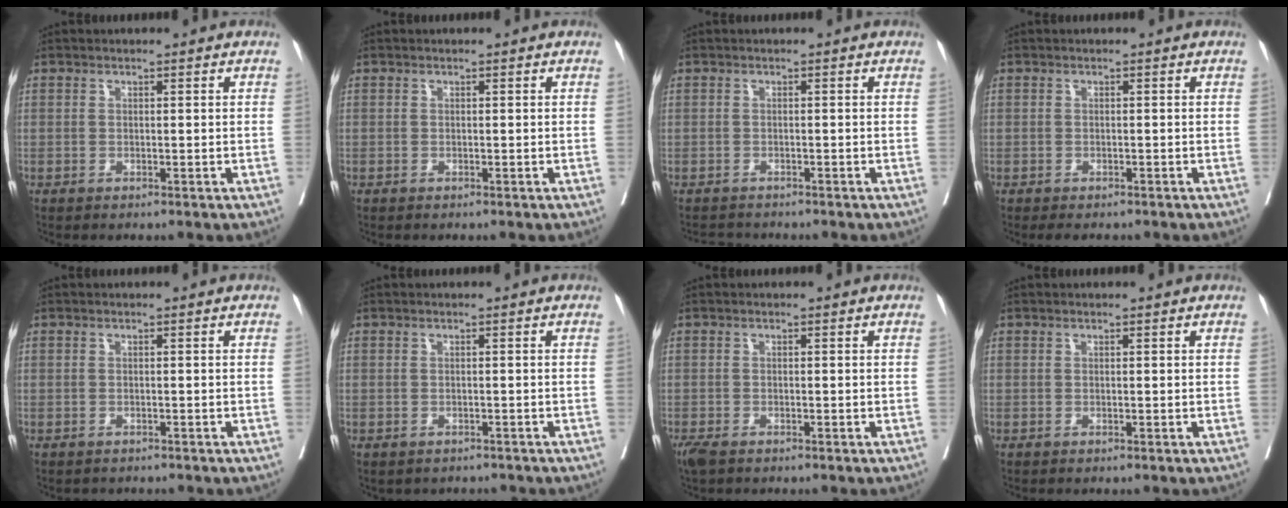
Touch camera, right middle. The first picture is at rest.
{"total": 0.0}
{"total": 1.8, "force": [-1.7, 0.5, -0.3], "torque": [0.005, -0.007, -0.030]}
{"total": 2.7, "force": [-2.2, 1.4, 0.6], "torque": [-0.006, -0.001, -0.030]}
{"total": 1.4, "force": [-1.2, 0.6, 0.1], "torque": [-0.010, -0.001, -0.018]}
{"total": 2.4, "force": [-2.0, 1.2, 0.3], "torque": [-0.004, 0.002, -0.026]}
{"total": 3.1, "force": [-2.2, 1.2, 1.8], "torque": [-0.042, -0.012, -0.039]}
{"total": 0.0}